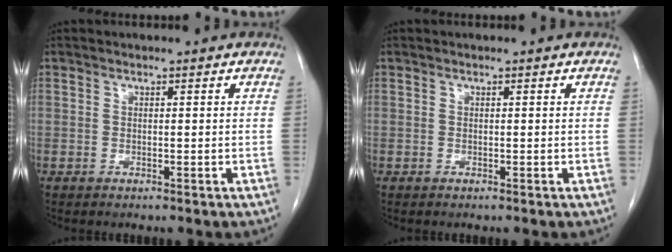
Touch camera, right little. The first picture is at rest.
{"total": 0.0}